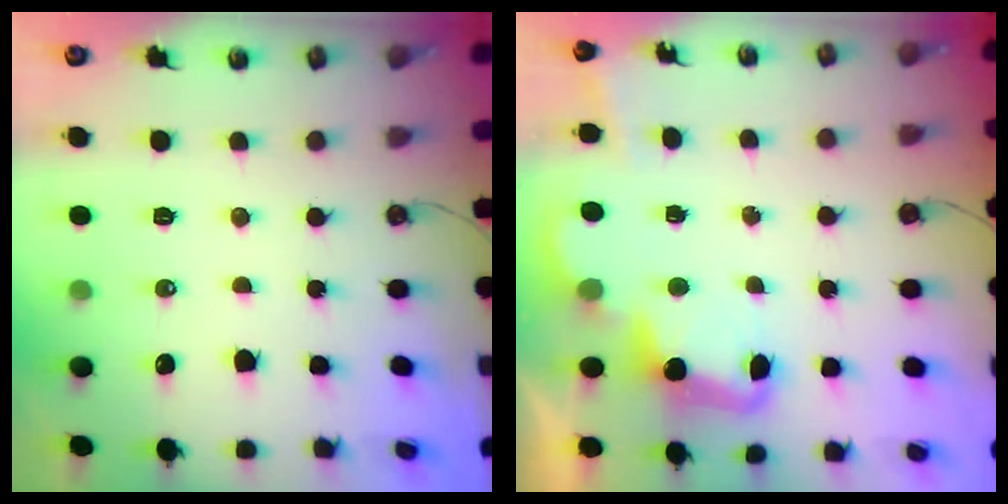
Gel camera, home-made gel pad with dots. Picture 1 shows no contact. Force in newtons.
{"total": 3.2, "press": 3.1, "slide": 0.6}